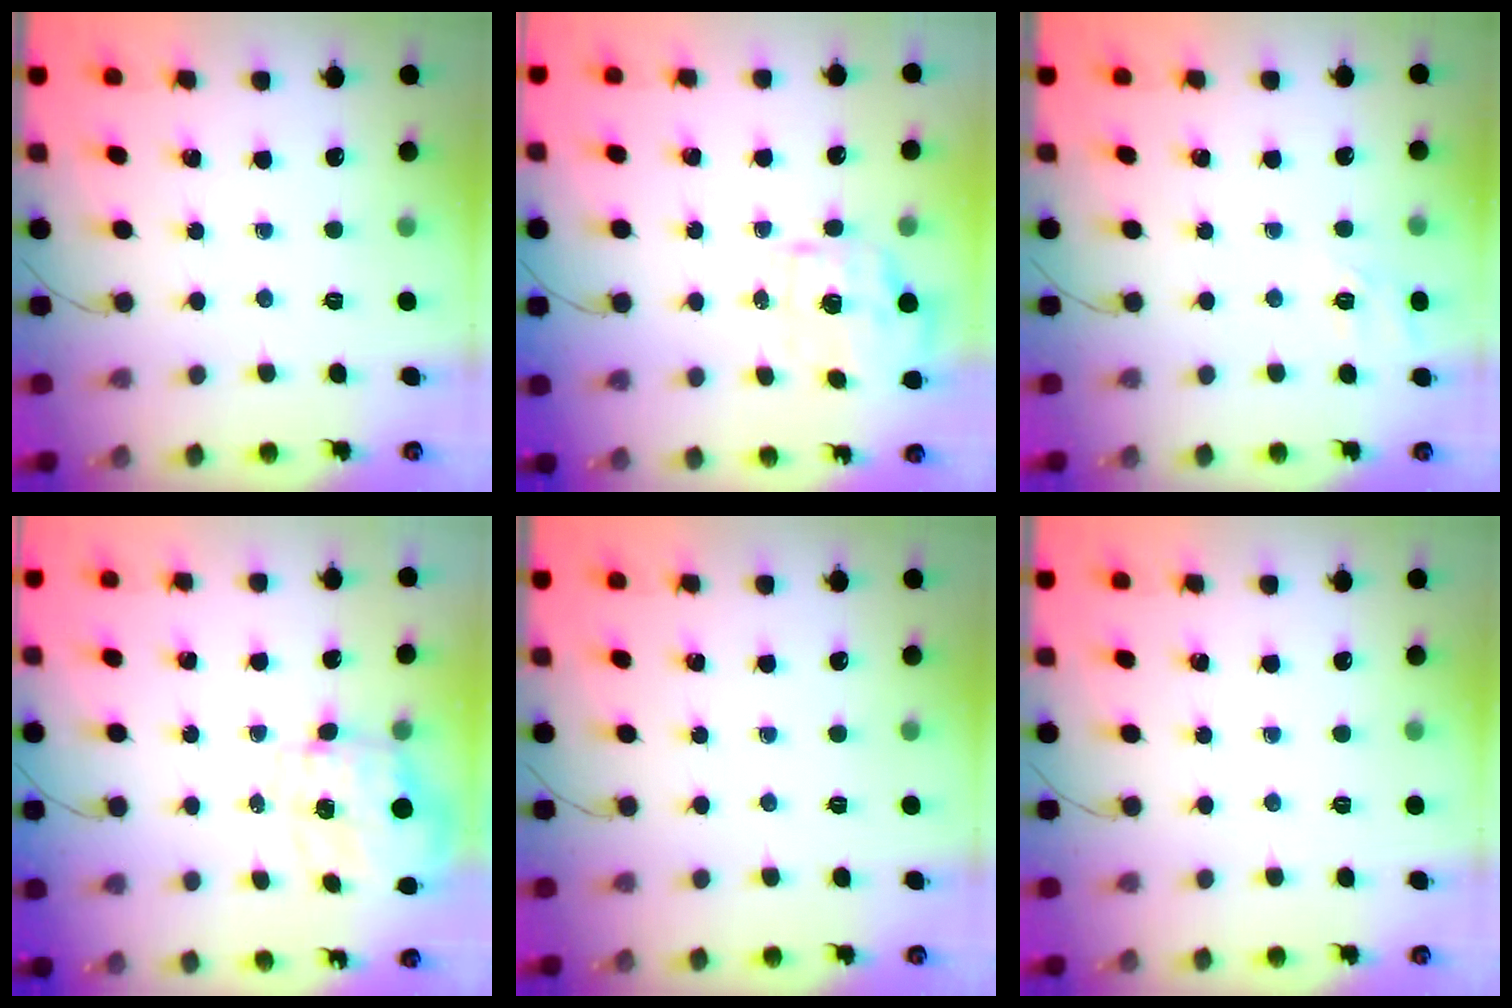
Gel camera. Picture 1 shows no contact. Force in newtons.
{"total": 2.6, "press": 2.3, "slide": 1.3}
{"total": 2.4, "press": 1.8, "slide": 1.5}
{"total": 3.3, "press": 3.1, "slide": 1.3}
{"total": 0.0}
{"total": 0.0}